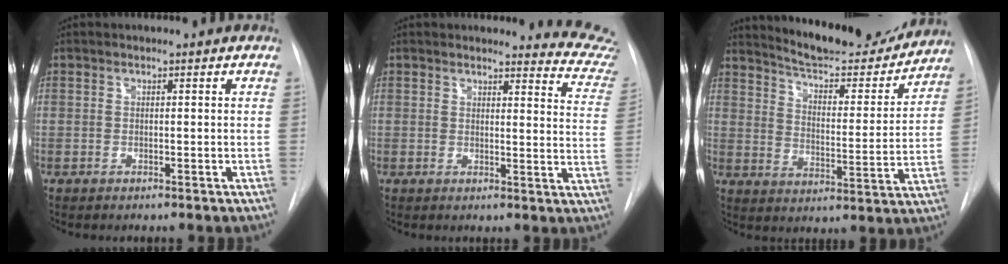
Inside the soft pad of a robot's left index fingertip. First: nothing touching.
{"total": 10.8, "force": [10.8, 0.3, 0.1], "torque": [0.025, -0.110, 0.083]}
{"total": 18.6, "force": [17.2, 3.4, 6.1], "torque": [-0.085, -0.029, 0.237]}